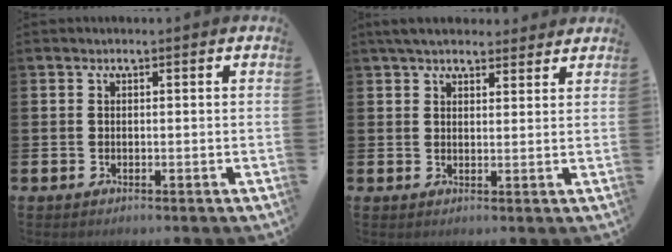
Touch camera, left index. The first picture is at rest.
{"total": 4.6, "force": [4.2, 1.5, 1.2], "torque": [-0.032, -0.010, 0.079]}